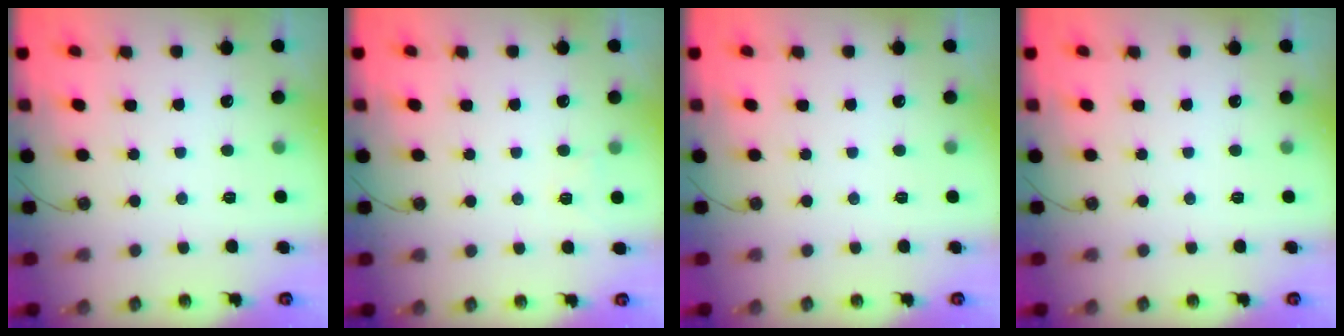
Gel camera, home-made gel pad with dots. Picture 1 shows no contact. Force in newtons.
{"total": 3.8, "press": 3.6, "slide": 0.9}
{"total": 0.0}
{"total": 0.0}